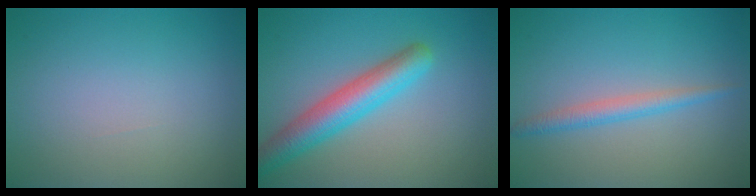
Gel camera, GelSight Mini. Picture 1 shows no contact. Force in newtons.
{"total": 5.2, "press": 5.2, "slide": 0.1}
{"total": 2.0, "press": 2.0, "slide": 0.1}